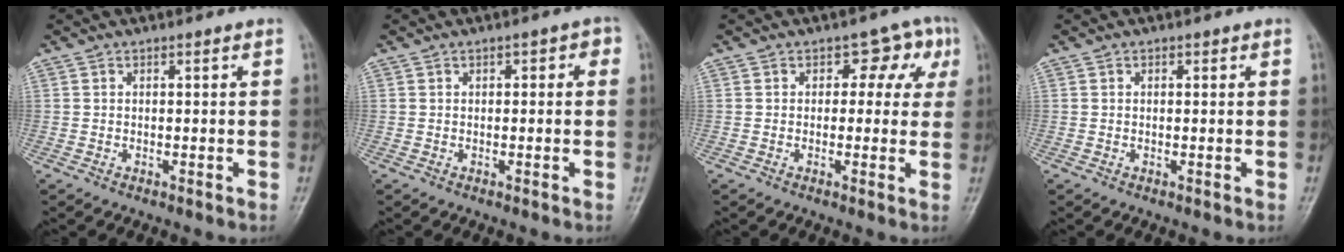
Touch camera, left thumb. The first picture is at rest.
{"total": 2.1, "force": [0.4, 1.2, 1.6], "torque": [-0.005, 0.006, -0.001]}
{"total": 5.9, "force": [1.7, 4.4, 3.7], "torque": [0.007, 0.004, 0.007]}
{"total": 0.0}